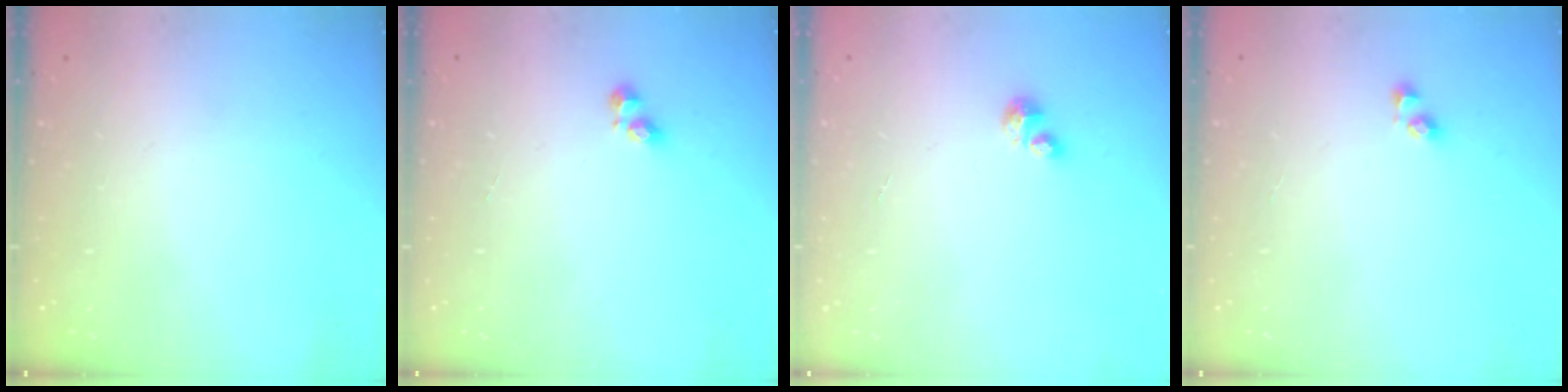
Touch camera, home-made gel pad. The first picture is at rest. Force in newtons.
{"total": 3.0, "press": 2.9, "slide": 0.6}
{"total": 2.1, "press": 2.1, "slide": 0.2}
{"total": 4.0, "press": 4.0, "slide": 0.4}